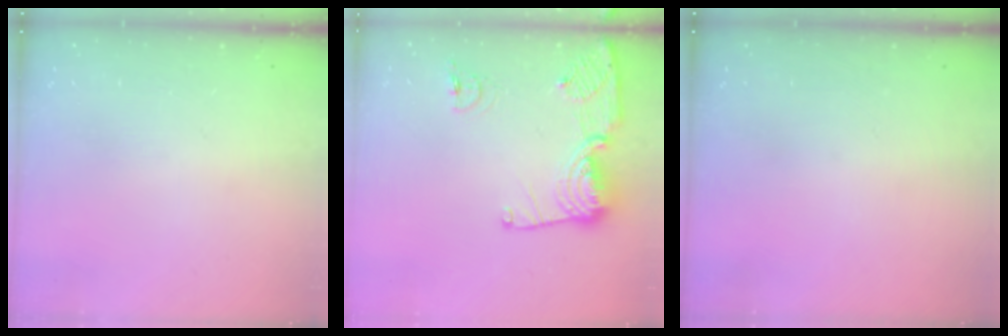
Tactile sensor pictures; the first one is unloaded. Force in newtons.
{"total": 14.2, "press": 14.1, "slide": 1.6}
{"total": 0.0}